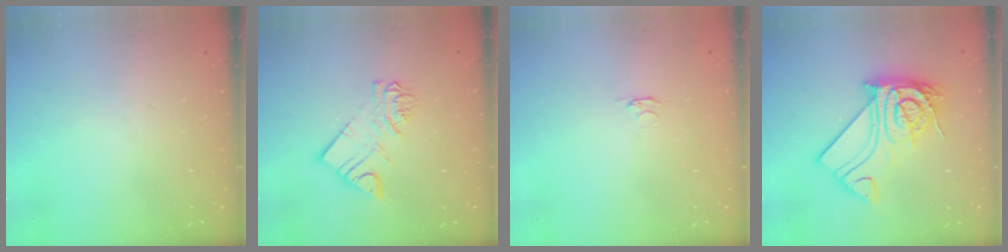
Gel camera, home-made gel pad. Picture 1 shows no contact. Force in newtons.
{"total": 8.9, "press": 8.9, "slide": 0.7}
{"total": 2.1, "press": 2.0, "slide": 0.3}
{"total": 21.6, "press": 21.6, "slide": 2.0}